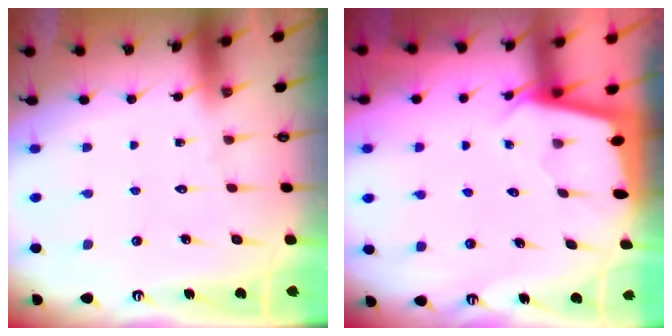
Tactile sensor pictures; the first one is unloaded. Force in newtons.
{"total": 1.7, "press": 1.7, "slide": 0.1}